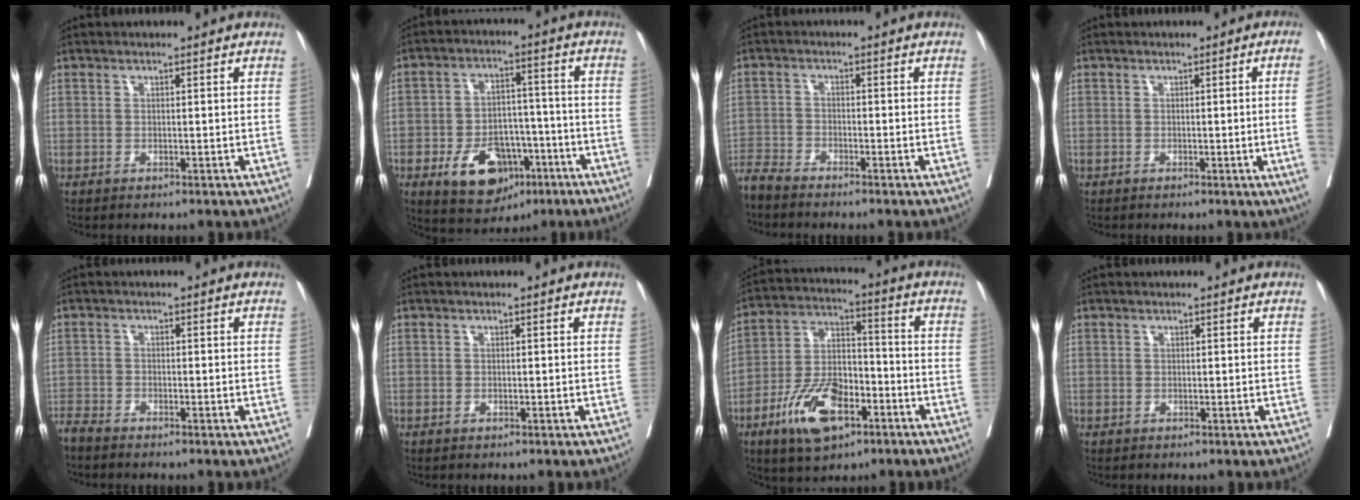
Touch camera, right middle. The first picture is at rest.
{"total": 11.3, "force": [-5.4, 7.0, 7.0], "torque": [-0.112, 0.010, -0.078]}
{"total": 4.1, "force": [-4.1, -0.1, 0.7], "torque": [-0.006, -0.015, -0.081]}
{"total": 5.9, "force": [-0.7, -2.2, 5.4], "torque": [-0.068, -0.015, -0.005]}
{"total": 2.6, "force": [-2.5, 0.2, 0.6], "torque": [-0.010, -0.008, -0.049]}
{"total": 0.0}
{"total": 13.0, "force": [-6.6, 5.8, 9.5], "torque": [-0.189, 0.003, -0.116]}
{"total": 0.0}